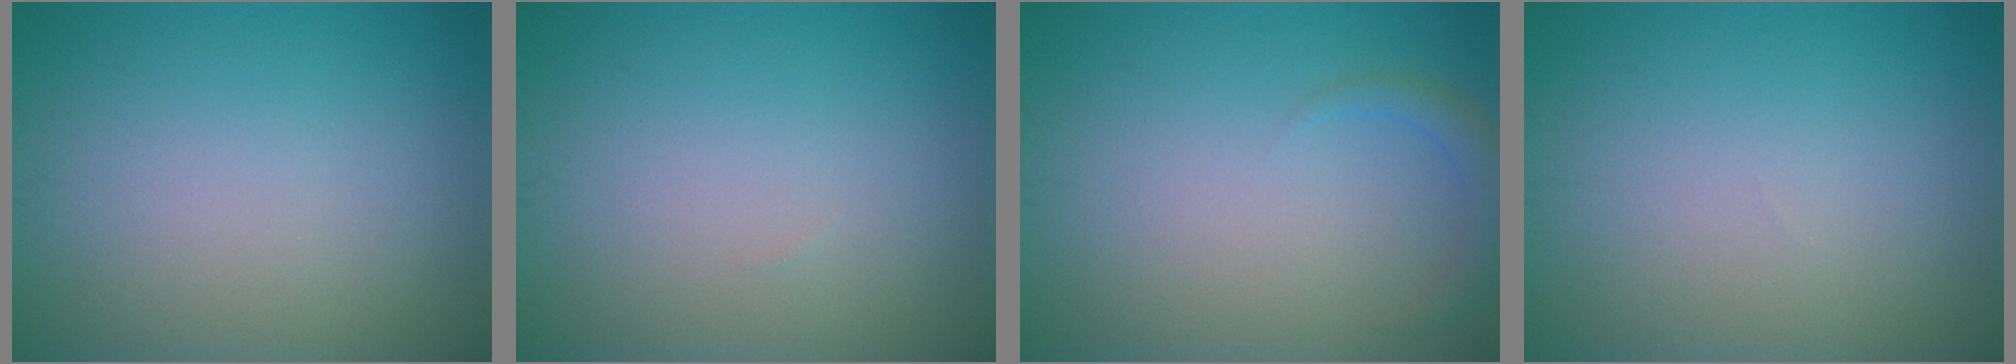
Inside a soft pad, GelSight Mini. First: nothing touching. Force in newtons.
{"total": 0.0}
{"total": 1.5, "press": 1.5, "slide": 0.1}
{"total": 0.0}